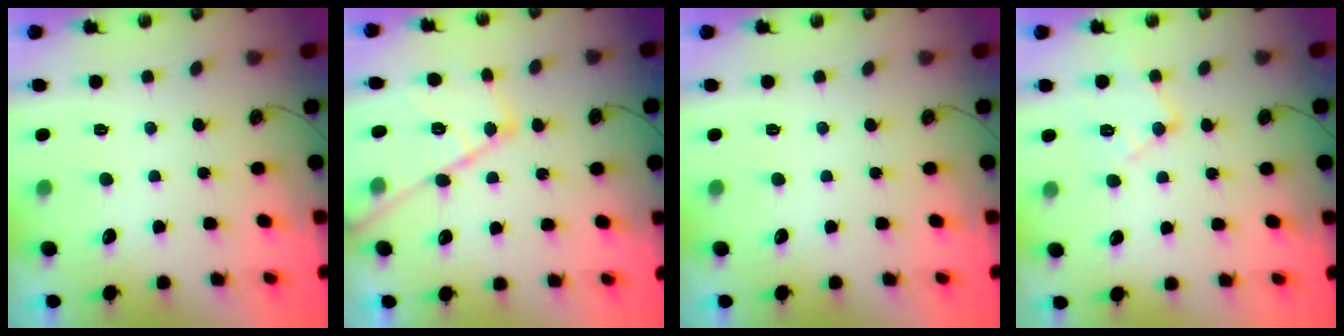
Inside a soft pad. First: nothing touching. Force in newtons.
{"total": 16.9, "press": 16.9, "slide": 1.1}
{"total": 0.0}
{"total": 11.2, "press": 11.1, "slide": 0.8}